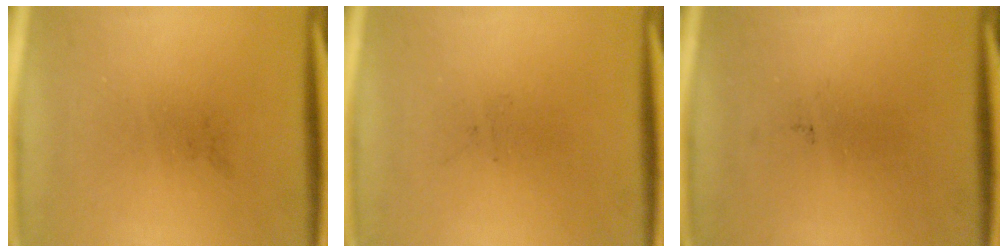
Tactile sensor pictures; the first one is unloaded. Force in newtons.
{"total": 0.0}
{"total": 0.0}